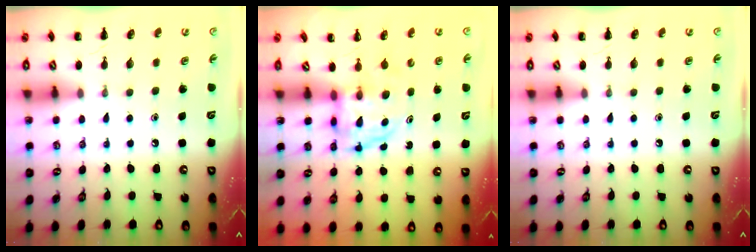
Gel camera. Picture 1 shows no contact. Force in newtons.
{"total": 3.7, "press": 3.7, "slide": 0.3}
{"total": 0.0}